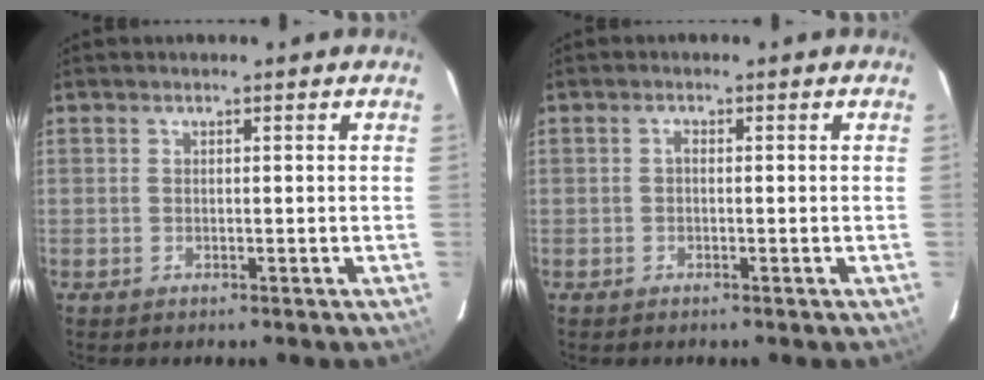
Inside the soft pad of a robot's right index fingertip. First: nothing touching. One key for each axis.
{"total": 0.5, "fx": -0.1, "fy": 0.3, "fz": 0.4, "tx": -0.007, "ty": 0.004, "tz": -0.004}